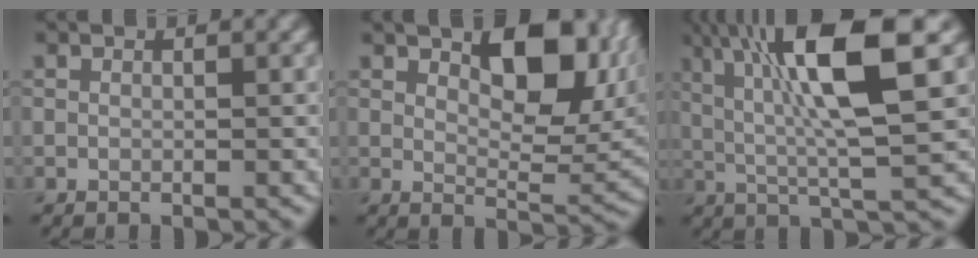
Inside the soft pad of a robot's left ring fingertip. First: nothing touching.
{"total": 8.8, "force": [3.5, 4.0, 7.0], "torque": [-0.099, -0.006, 0.057]}
{"total": 10.5, "force": [3.1, 2.0, 9.8], "torque": [-0.164, 0.006, 0.052]}